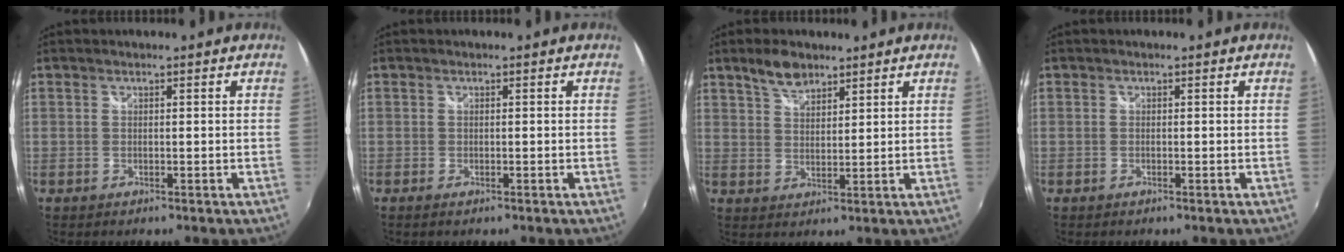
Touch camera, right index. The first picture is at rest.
{"total": 0.8, "force": [-0.5, 0.3, 0.4], "torque": [-0.010, -0.004, -0.011]}
{"total": 5.3, "force": [4.0, 2.3, 2.6], "torque": [-0.041, 0.007, 0.073]}
{"total": 0.0}